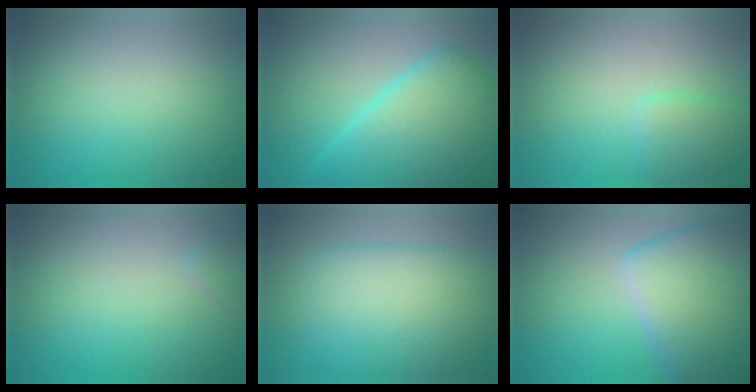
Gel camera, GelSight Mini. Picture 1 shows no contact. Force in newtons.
{"total": 10.9, "press": 10.9, "slide": 0.2}
{"total": 2.3, "press": 2.3, "slide": 0.1}
{"total": 1.0, "press": 1.0, "slide": 0.0}
{"total": 8.5, "press": 8.4, "slide": 0.7}
{"total": 9.5, "press": 9.4, "slide": 0.5}